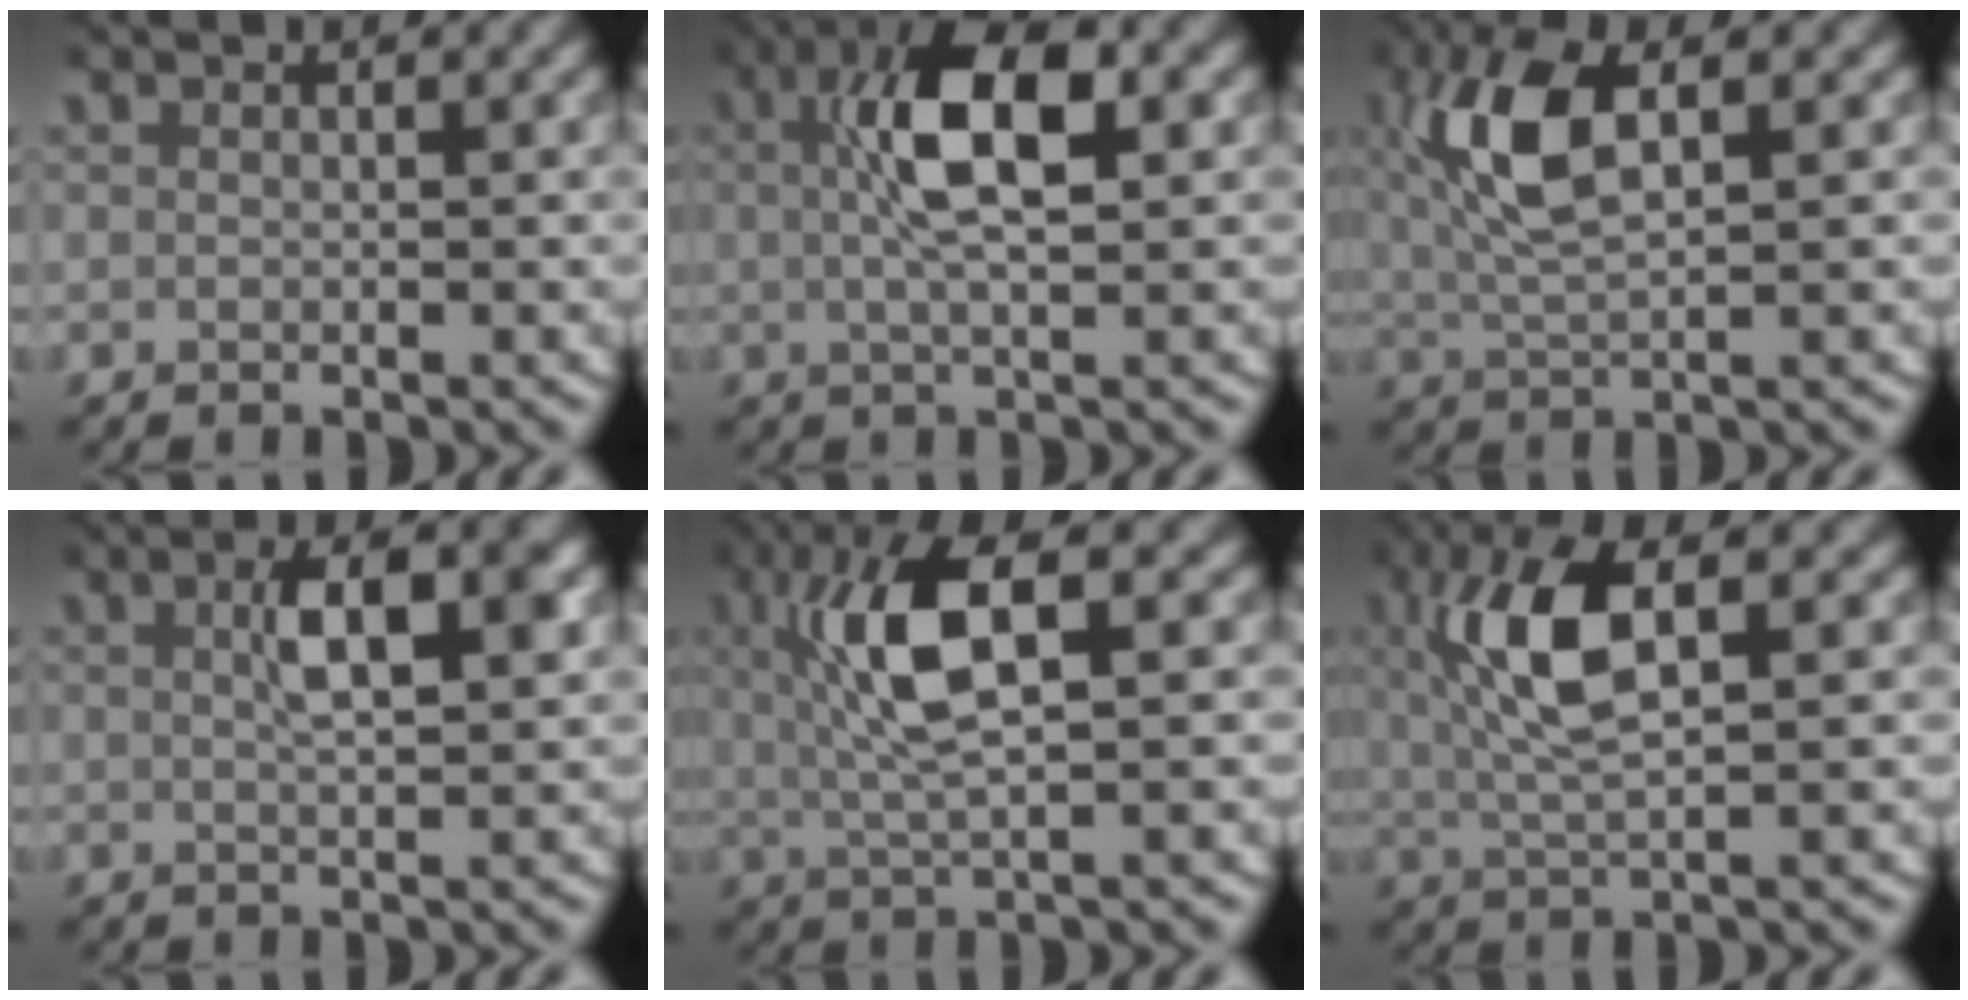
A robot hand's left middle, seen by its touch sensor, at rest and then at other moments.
{"total": 6.9, "force": [1.1, 2.6, 6.3], "torque": [-0.119, 0.009, 0.015]}
{"total": 6.7, "force": [1.8, 2.6, 5.9], "torque": [-0.137, 0.003, 0.033]}
{"total": 3.7, "force": [0.8, 0.9, 3.5], "torque": [-0.054, 0.007, 0.012]}
{"total": 7.0, "force": [1.3, 2.0, 6.6], "torque": [-0.140, 0.009, 0.020]}
{"total": 6.6, "force": [1.5, 1.9, 6.1], "torque": [-0.129, 0.007, 0.024]}